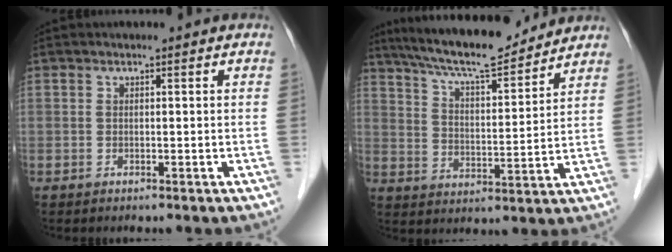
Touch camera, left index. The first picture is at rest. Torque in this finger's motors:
{"motor_torque": [0.49, -0.38, 0.54, 0.15]}